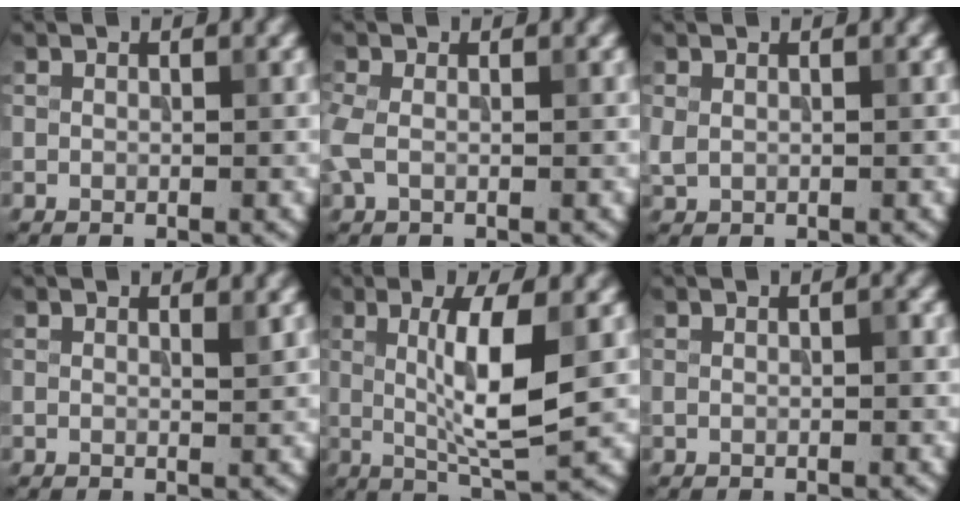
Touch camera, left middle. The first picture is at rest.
{"total": 2.0, "force": [-0.2, 1.2, 1.6], "torque": [-0.048, -0.001, -0.011]}
{"total": 0.8, "force": [0.2, 0.6, 0.5], "torque": [-0.015, -0.001, 0.007]}
{"total": 0.6, "force": [0.4, 0.1, 0.5], "torque": [-0.005, -0.003, 0.006]}
{"total": 6.3, "force": [0.7, 1.2, 6.1], "torque": [-0.111, -0.007, 0.016]}
{"total": 0.7, "force": [0.0, 0.3, 0.6], "torque": [-0.012, 0.001, 0.001]}